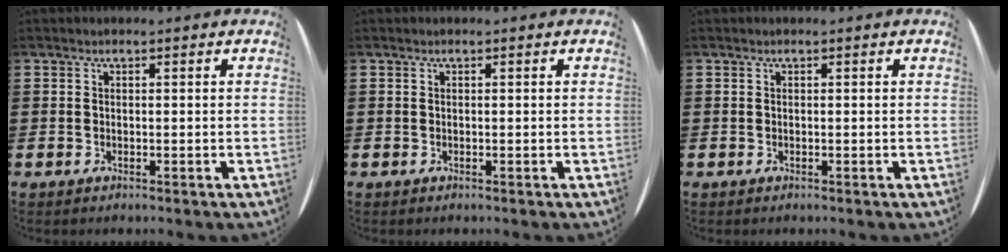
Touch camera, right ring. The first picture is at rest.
{"total": 0.0}
{"total": 0.0}